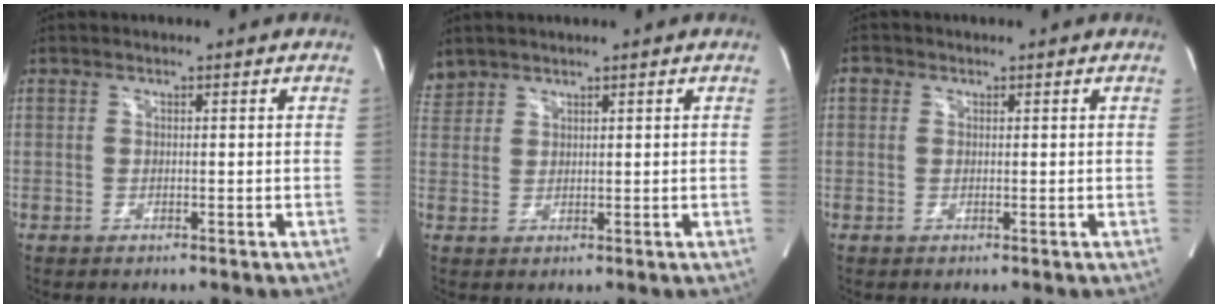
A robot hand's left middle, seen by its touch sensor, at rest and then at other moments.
{"total": 2.7, "force": [2.5, 1.0, -0.1], "torque": [-0.001, 0.015, 0.052]}
{"total": 1.1, "force": [0.4, 1.0, 0.2], "torque": [0.002, 0.004, 0.003]}